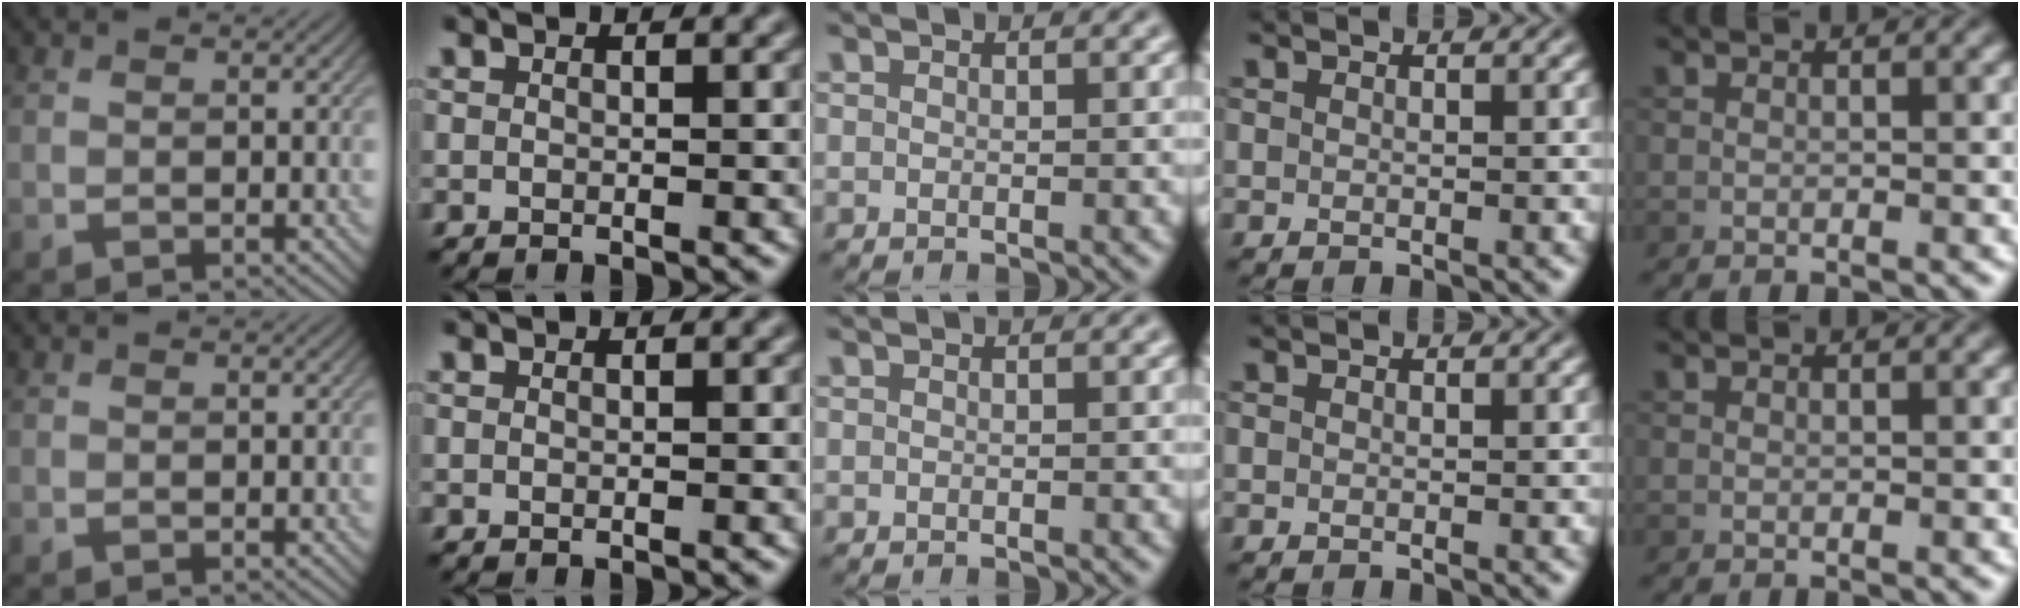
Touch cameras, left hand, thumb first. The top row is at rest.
{}